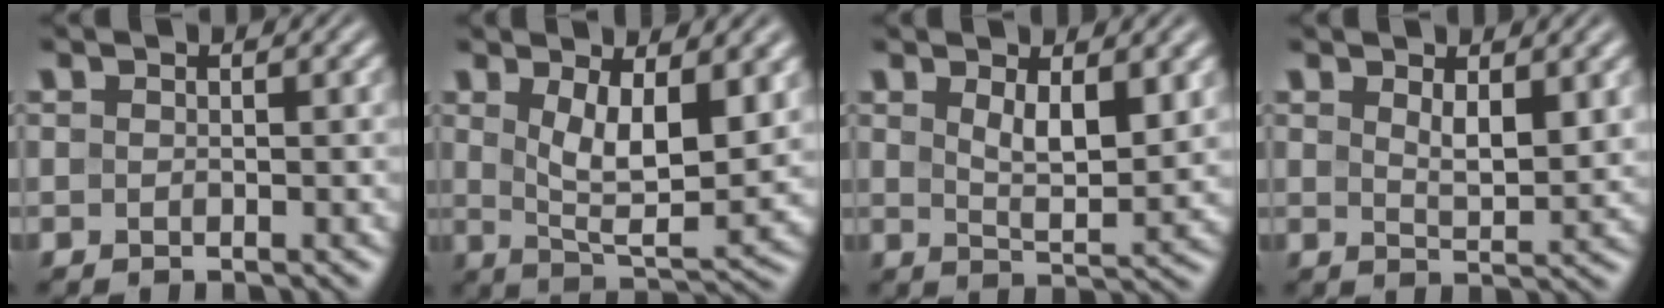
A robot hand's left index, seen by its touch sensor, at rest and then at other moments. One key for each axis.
{"total": 7.0, "fx": 2.0, "fy": 2.7, "fz": 6.1, "tx": -0.116, "ty": -0.015, "tz": 0.042}
{"total": 4.0, "fx": 1.5, "fy": 1.3, "fz": 3.5, "tx": -0.067, "ty": -0.008, "tz": 0.030}
{"total": 2.7, "fx": 1.1, "fy": 0.9, "fz": 2.2, "tx": -0.041, "ty": -0.005, "tz": 0.025}